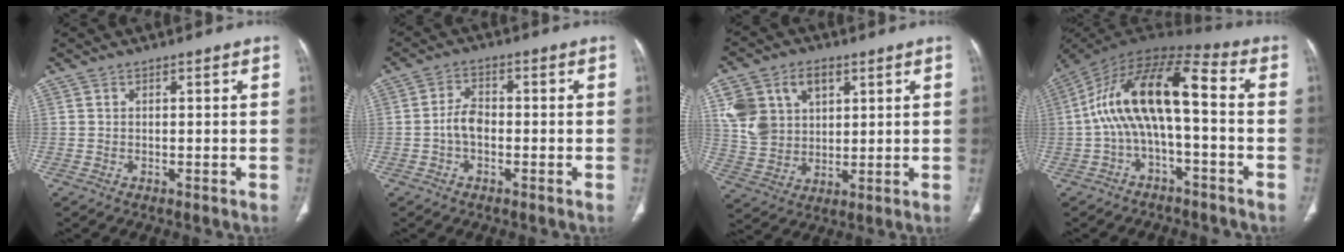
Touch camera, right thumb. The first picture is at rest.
{"total": 4.1, "force": [-1.1, 2.6, 3.1], "torque": [-0.051, 0.016, -0.025]}
{"total": 12.8, "force": [4.7, 9.5, 7.2], "torque": [-0.109, -0.007, 0.099]}
{"total": 15.2, "force": [-1.2, 5.9, 13.9], "torque": [-0.265, 0.067, -0.030]}